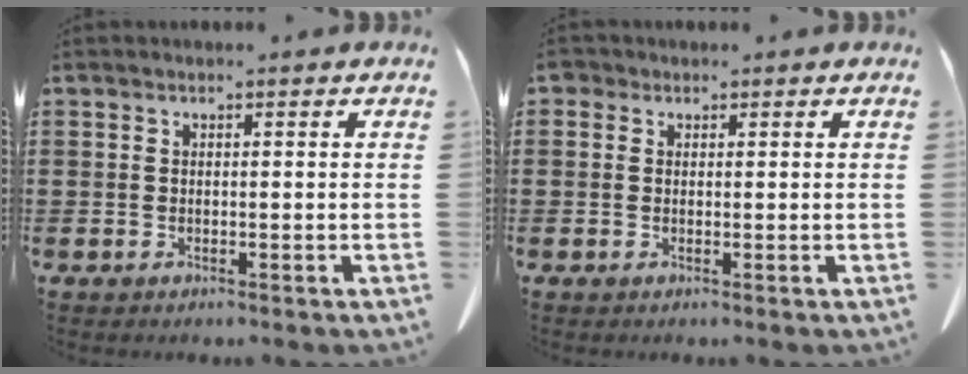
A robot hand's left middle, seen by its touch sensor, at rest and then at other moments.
{"total": 0.9, "force": [0.1, 0.9, 0.4], "torque": [-0.011, 0.006, 0.002]}